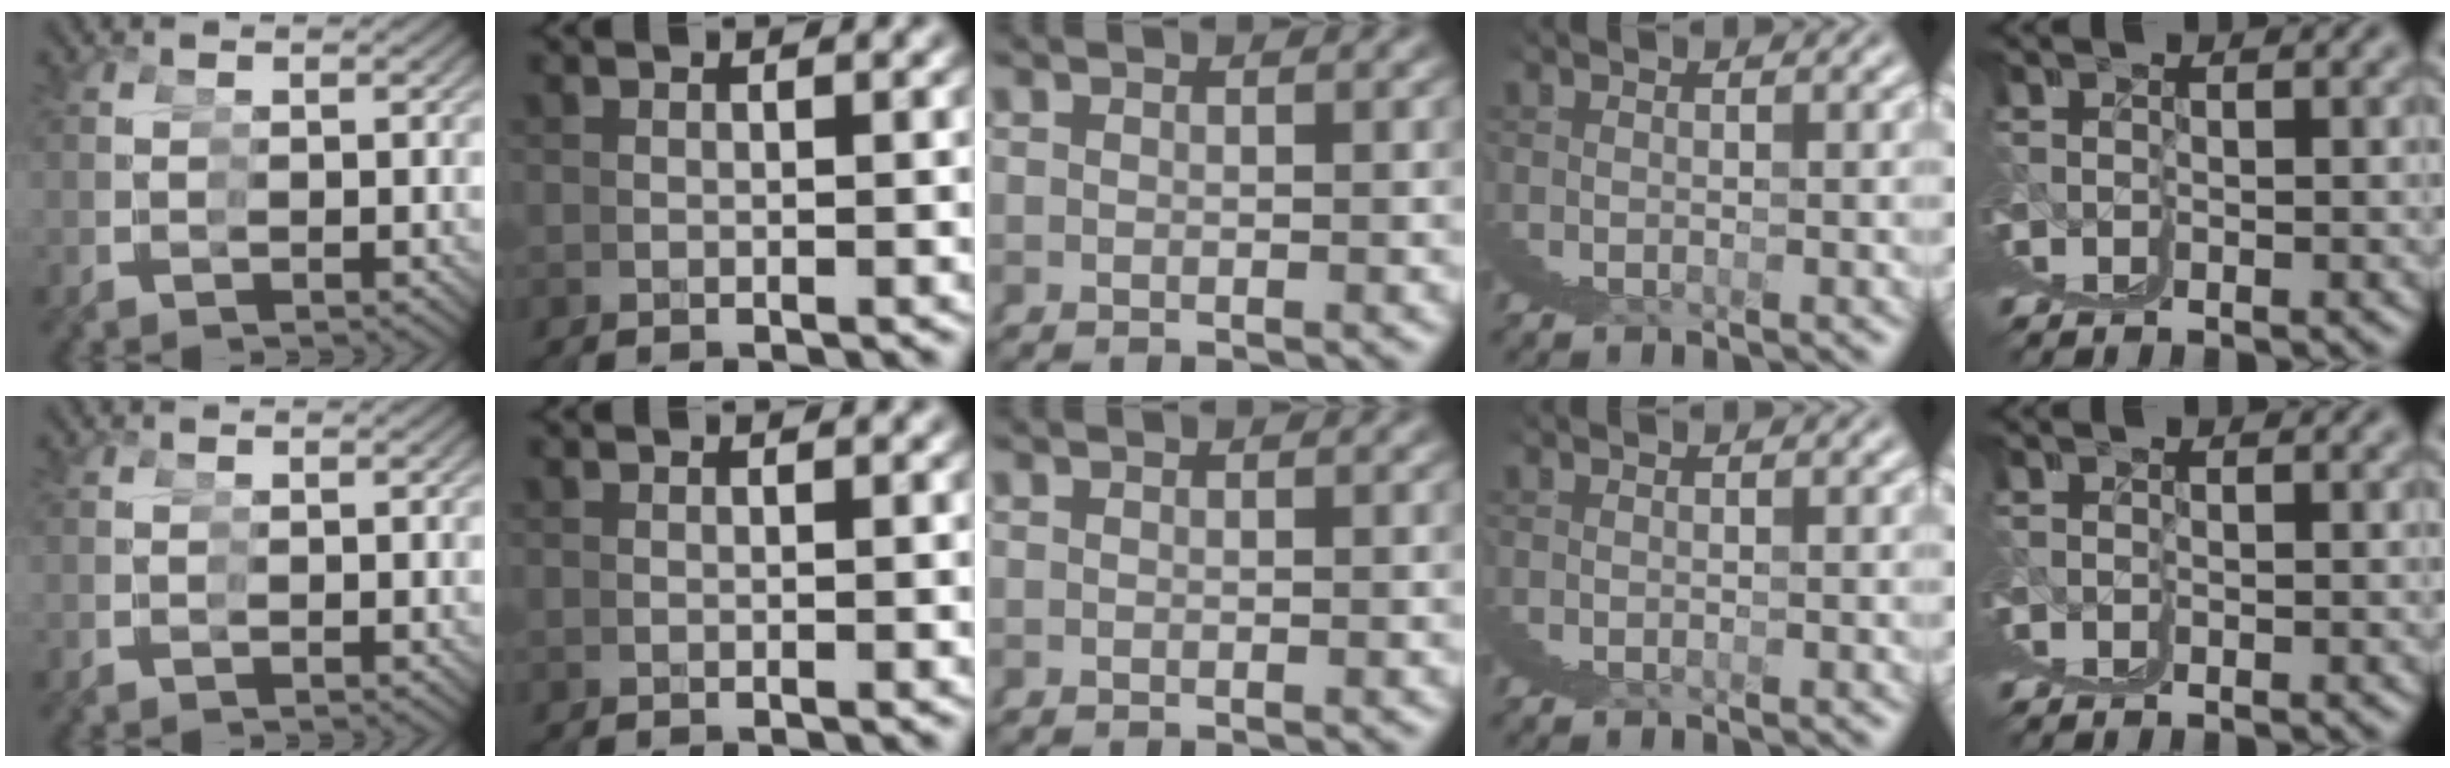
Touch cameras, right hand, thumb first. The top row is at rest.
{}